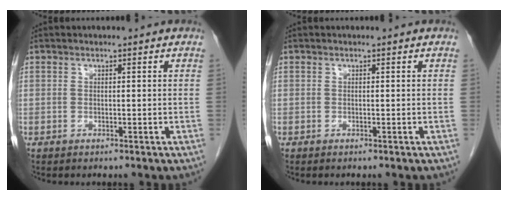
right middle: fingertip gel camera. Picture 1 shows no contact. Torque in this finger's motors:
{"motor_torque": [0.05, -0.04, -0.02, -0.02]}